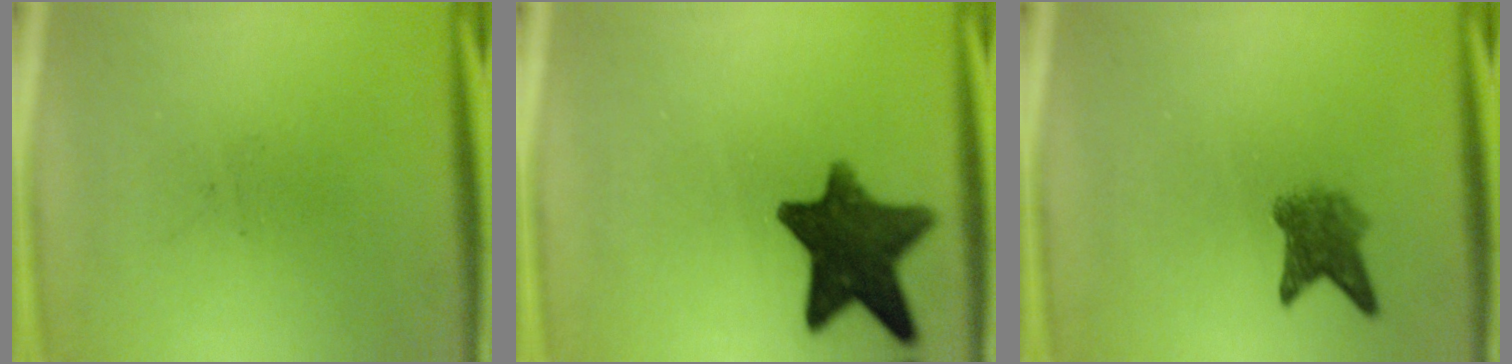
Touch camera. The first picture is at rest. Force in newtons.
{"total": 12.0}
{"total": 4.1}